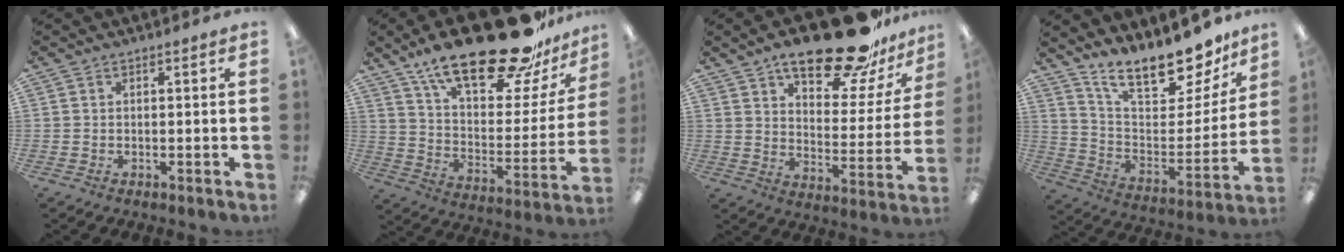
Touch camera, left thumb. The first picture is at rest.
{"total": 28.0, "force": [20.0, 9.6, 17.1], "torque": [-0.260, -0.128, 0.330]}
{"total": 22.7, "force": [17.1, 7.5, 12.8], "torque": [-0.187, -0.102, 0.283]}
{"total": 18.5, "force": [15.8, 5.4, 7.9], "torque": [-0.131, -0.121, 0.274]}